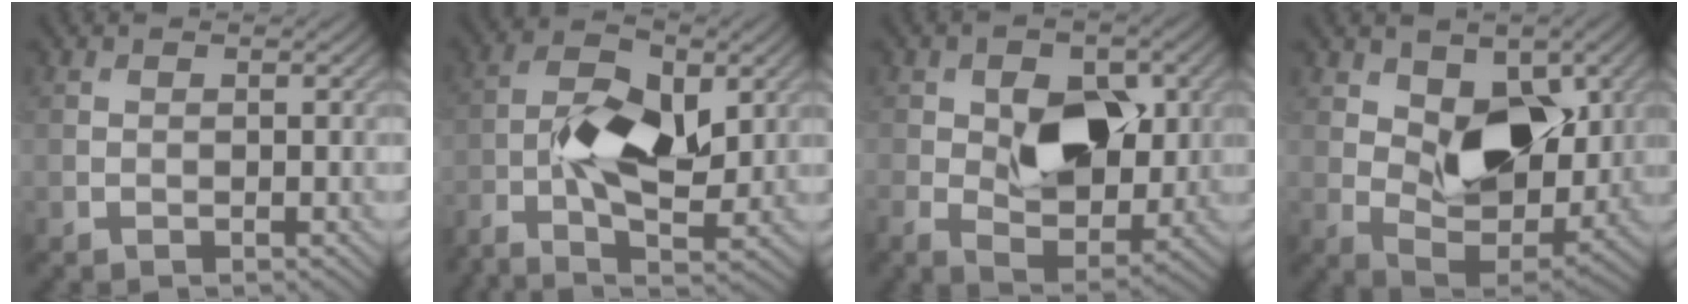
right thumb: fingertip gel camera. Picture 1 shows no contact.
{"total": 10.2, "force": [-2.2, 4.7, 8.7], "torque": [-0.183, 0.003, -0.045]}
{"total": 9.5, "force": [0.7, 6.0, 7.4], "torque": [-0.128, -0.010, 0.011]}
{"total": 10.3, "force": [2.7, 6.3, 7.7], "torque": [-0.135, -0.015, 0.037]}